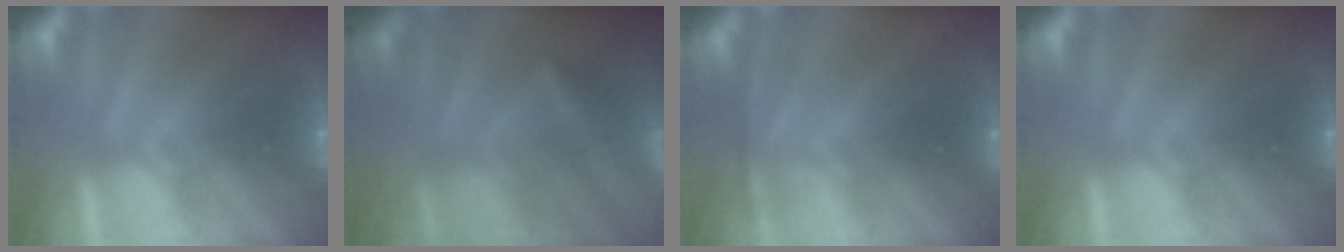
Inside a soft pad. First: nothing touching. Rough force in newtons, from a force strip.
{"total": 7.4}
{"total": 2.4}
{"total": 0.0}